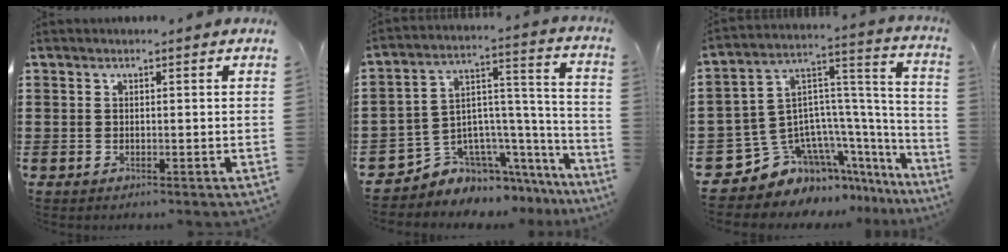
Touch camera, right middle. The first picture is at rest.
{"total": 5.8, "force": [-4.3, 3.9, 0.1], "torque": [-0.020, -0.010, -0.081]}
{"total": 8.6, "force": [-5.9, 6.0, 1.9], "torque": [-0.086, -0.020, -0.115]}